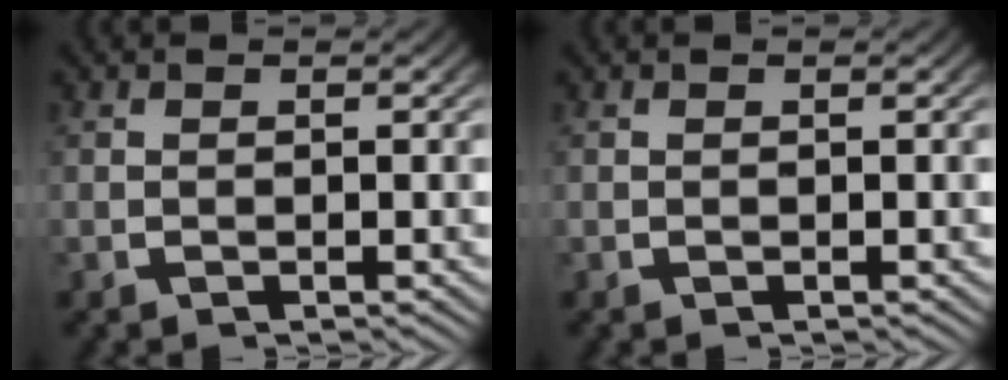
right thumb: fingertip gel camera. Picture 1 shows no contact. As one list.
[{"total": 0.0}]